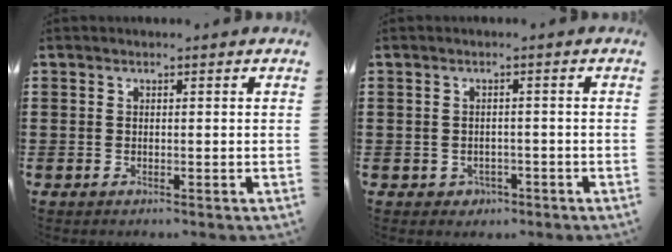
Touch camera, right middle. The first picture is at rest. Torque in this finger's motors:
{"motor_torque": [0.40, 0.20, -0.04, 0.02]}